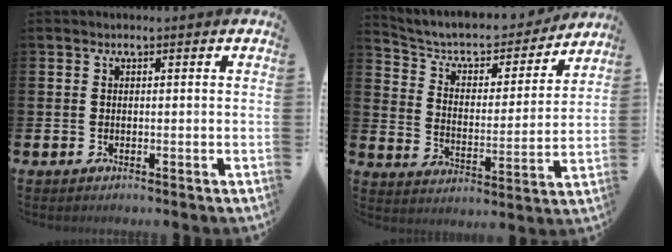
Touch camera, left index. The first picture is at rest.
{"total": 7.1, "force": [6.4, 2.5, 2.0], "torque": [-0.072, -0.045, 0.105]}